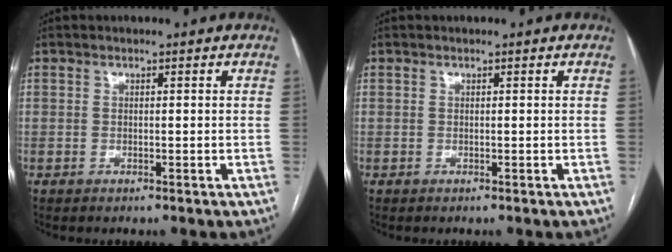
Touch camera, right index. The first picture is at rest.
{"total": 0.0}